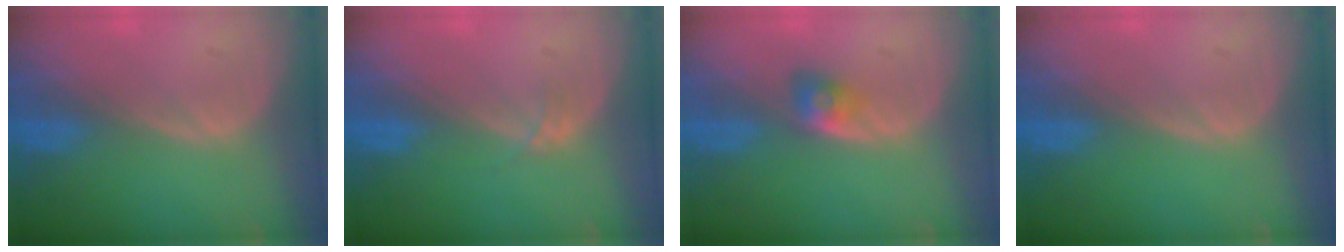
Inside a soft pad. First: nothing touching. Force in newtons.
{"total": 0.9, "press": 0.9, "slide": 0.1}
{"total": 2.9, "press": 2.4, "slide": 1.5}
{"total": 0.0}